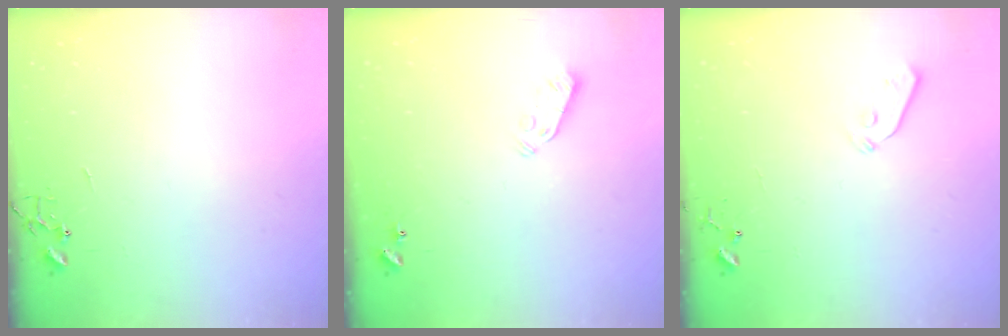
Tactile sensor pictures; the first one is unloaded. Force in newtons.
{"total": 3.7, "press": 3.6, "slide": 0.6}
{"total": 4.4, "press": 4.3, "slide": 0.6}